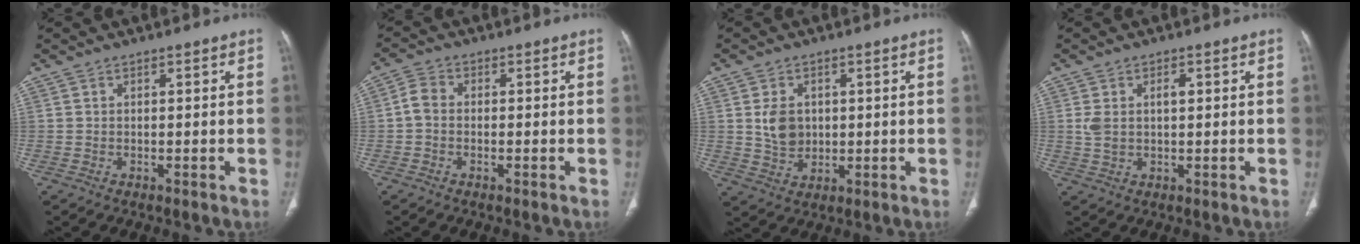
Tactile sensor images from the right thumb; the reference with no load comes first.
{"total": 3.3, "force": [-0.5, 2.4, 2.2], "torque": [-0.040, 0.010, -0.020]}
{"total": 6.0, "force": [1.0, 4.7, 3.7], "torque": [-0.049, -0.009, 0.026]}
{"total": 4.3, "force": [0.8, 2.4, 3.5], "torque": [-0.079, 0.011, 0.020]}